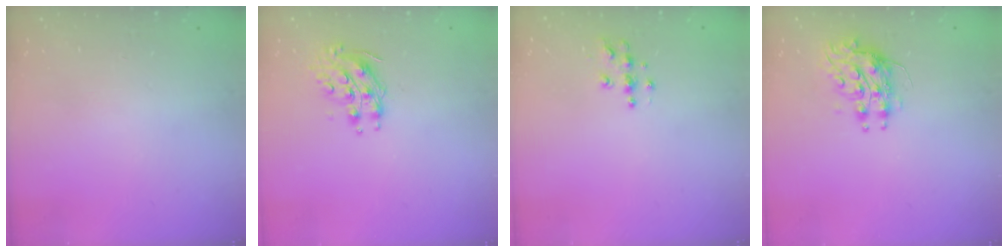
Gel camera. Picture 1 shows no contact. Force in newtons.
{"total": 9.0, "press": 9.0, "slide": 0.4}
{"total": 4.3, "press": 4.3, "slide": 0.4}
{"total": 8.1, "press": 8.1, "slide": 0.2}